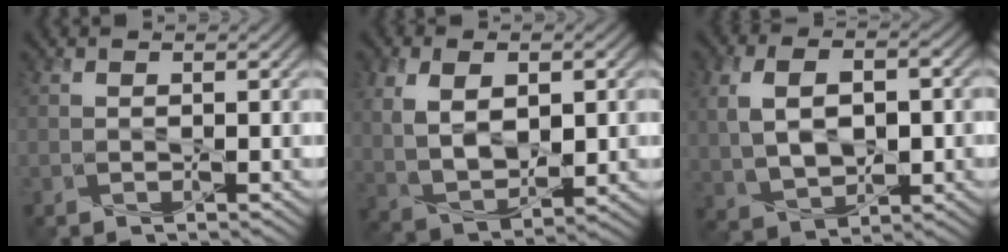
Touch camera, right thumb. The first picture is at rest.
{"total": 8.7, "force": [1.9, 5.2, 6.8], "torque": [-0.148, -0.007, 0.042]}
{"total": 9.8, "force": [0.7, 6.2, 7.6], "torque": [-0.168, 0.006, 0.015]}